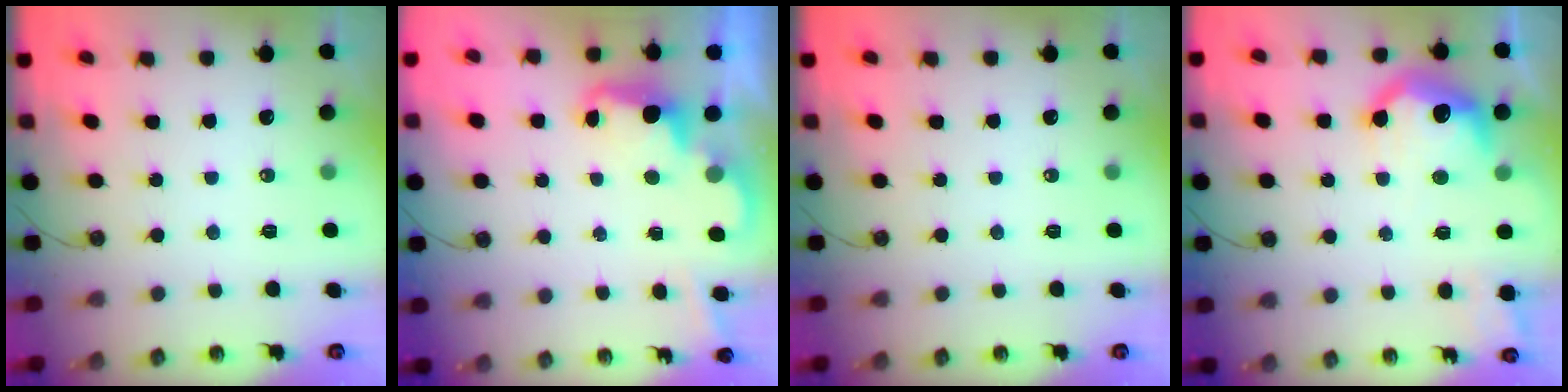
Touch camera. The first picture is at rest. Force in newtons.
{"total": 2.5, "press": 2.5, "slide": 0.5}
{"total": 0.0}
{"total": 12.9, "press": 12.9, "slide": 0.7}